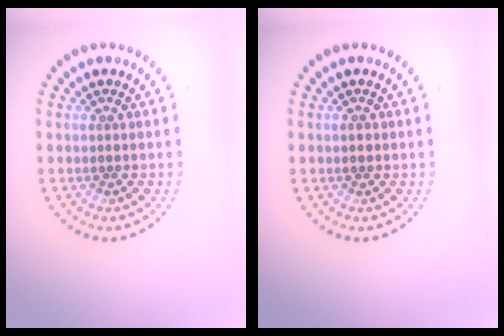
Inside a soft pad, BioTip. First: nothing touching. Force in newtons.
{"total": 1.0, "press": 1.0, "slide": 0.1}